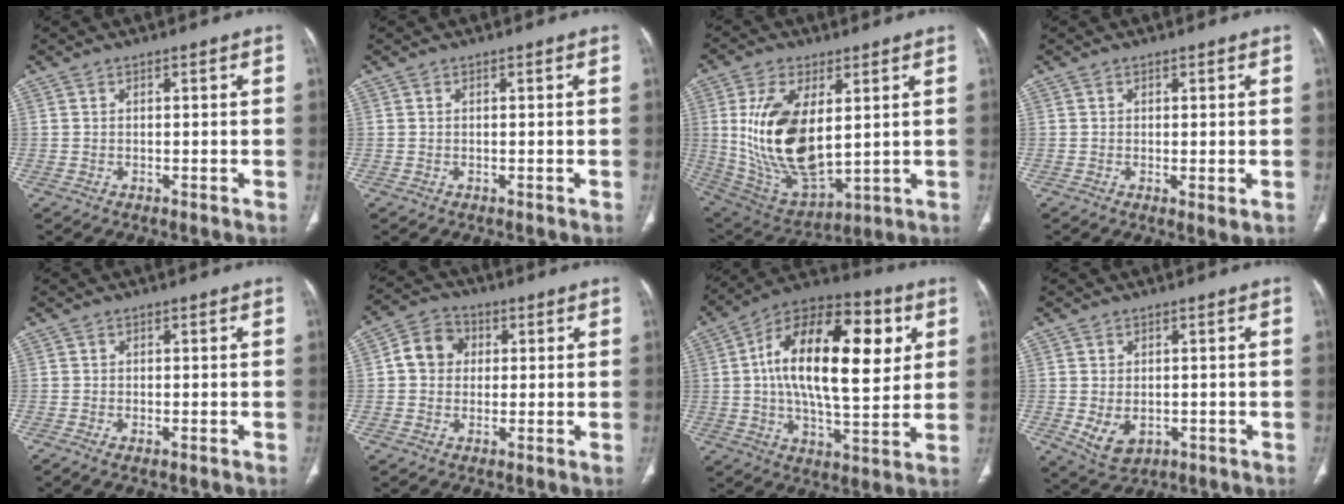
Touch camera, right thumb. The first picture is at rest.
{"total": 0.0}
{"total": 19.7, "force": [3.2, 10.2, 16.5], "torque": [-0.311, -0.022, 0.080]}
{"total": 1.8, "force": [-0.2, 0.5, 1.7], "torque": [-0.030, -0.010, -0.001]}
{"total": 1.5, "force": [-0.8, 0.6, 1.2], "torque": [-0.026, -0.002, -0.013]}
{"total": 7.0, "force": [1.0, 6.1, 3.3], "torque": [-0.039, 0.012, 0.006]}
{"total": 24.8, "force": [5.1, 11.4, 21.4], "torque": [-0.325, 0.003, 0.066]}
{"total": 5.6, "force": [-1.2, 3.9, 3.9], "torque": [-0.061, -0.004, -0.002]}